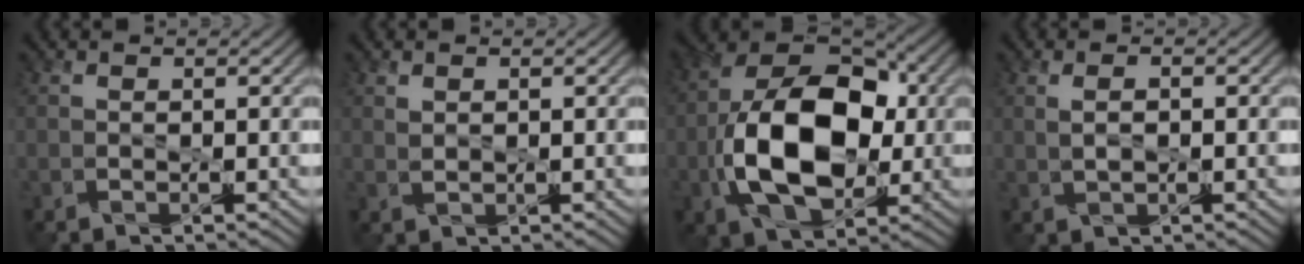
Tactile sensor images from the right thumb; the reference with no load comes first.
{"total": 1.2, "force": [0.9, 0.6, 0.6], "torque": [-0.026, 0.001, 0.019]}
{"total": 15.0, "force": [-2.1, 8.9, 11.8], "torque": [-0.216, -0.001, -0.041]}
{"total": 2.3, "force": [0.5, 1.0, 2.0], "torque": [-0.026, 0.008, 0.007]}